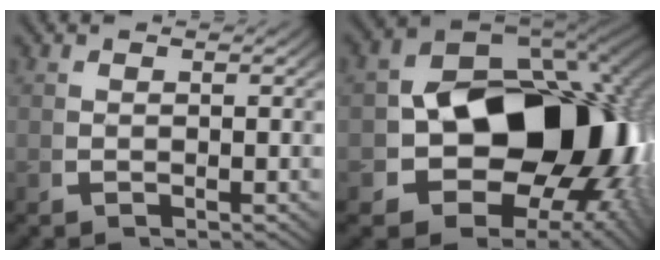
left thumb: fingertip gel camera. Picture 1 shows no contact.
{"total": 26.8, "force": [-2.9, 18.0, 19.6], "torque": [-0.338, -0.087, -0.011]}